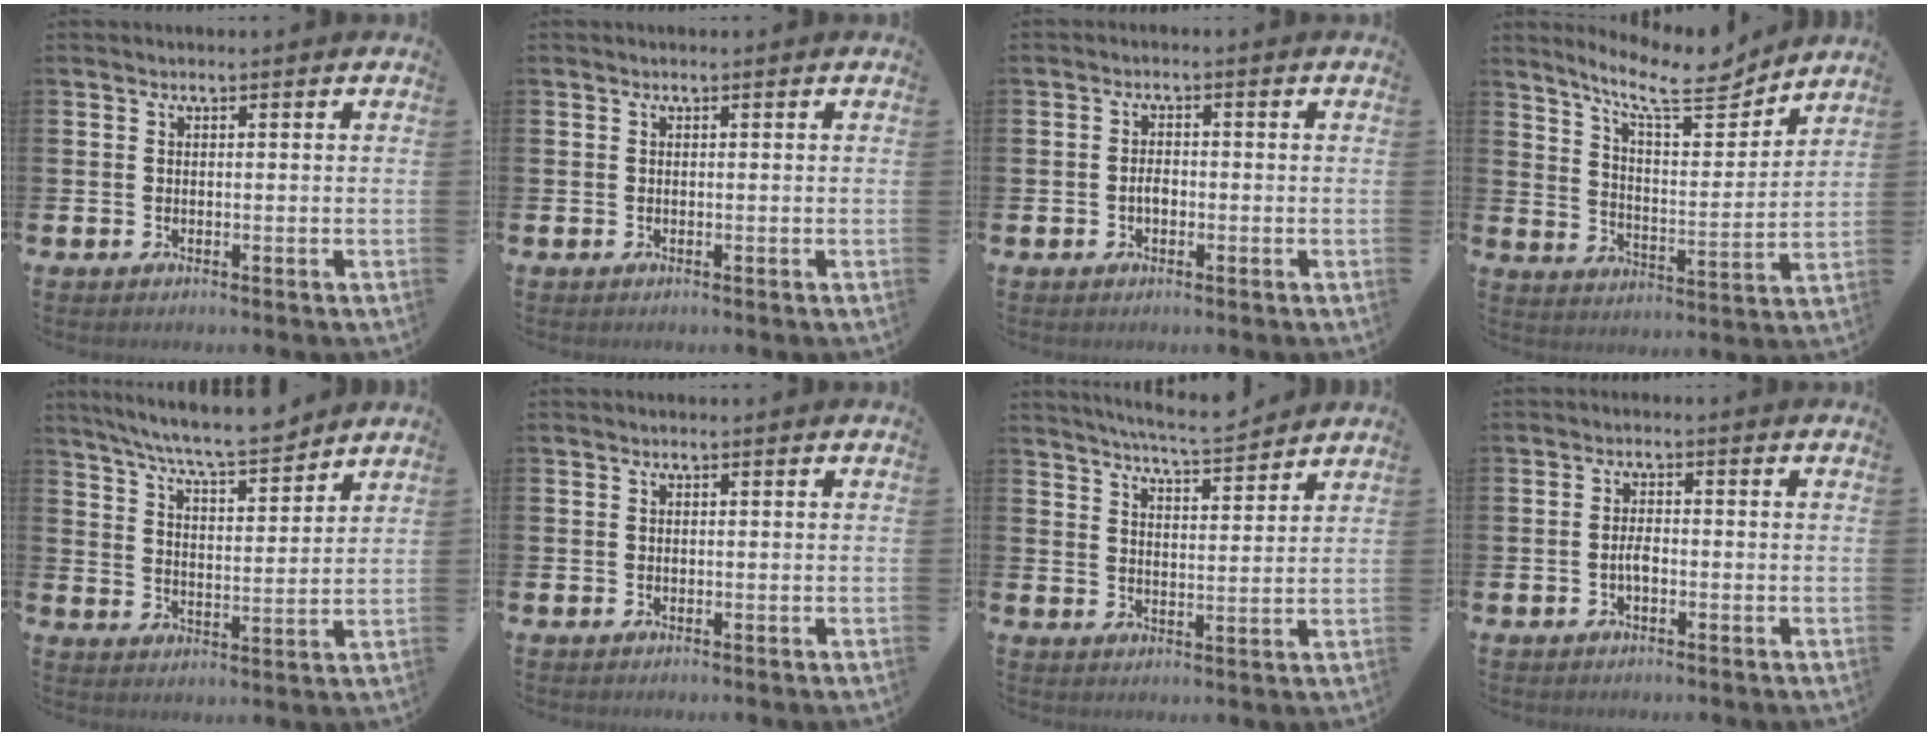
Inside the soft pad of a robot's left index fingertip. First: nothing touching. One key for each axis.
{"total": 0.0}
{"total": 1.9, "fx": -0.5, "fy": 1.1, "fz": 1.5, "tx": -0.017, "ty": 0.000, "tz": -0.012}
{"total": 10.8, "fx": 9.3, "fy": 2.2, "fz": 5.1, "tx": -0.104, "ty": -0.059, "tz": 0.157}
{"total": 7.8, "fx": 7.3, "fy": 0.1, "fz": 2.6, "tx": -0.082, "ty": -0.043, "tz": 0.131}
{"total": 0.0}
{"total": 6.0, "fx": 5.8, "fy": -0.5, "fz": 1.1, "tx": -0.038, "ty": -0.034, "tz": 0.104}
{"total": 2.2, "fx": -0.6, "fy": 1.0, "fz": 1.9, "tx": -0.033, "ty": 0.002, "tz": -0.012}